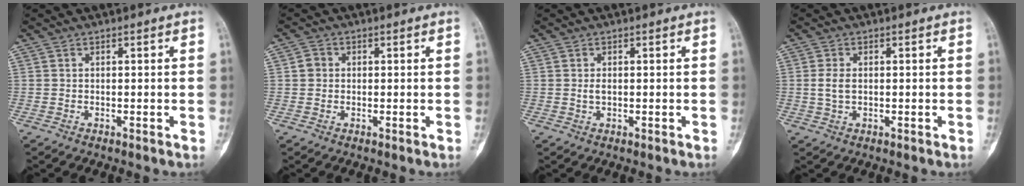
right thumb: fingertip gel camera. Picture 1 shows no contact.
{"total": 2.0, "force": [0.1, 1.8, 0.8], "torque": [-0.005, 0.004, 0.000]}
{"total": 1.3, "force": [0.0, 0.7, 1.0], "torque": [-0.019, 0.000, 0.002]}
{"total": 3.0, "force": [0.2, 1.8, 2.3], "torque": [-0.049, 0.001, 0.003]}